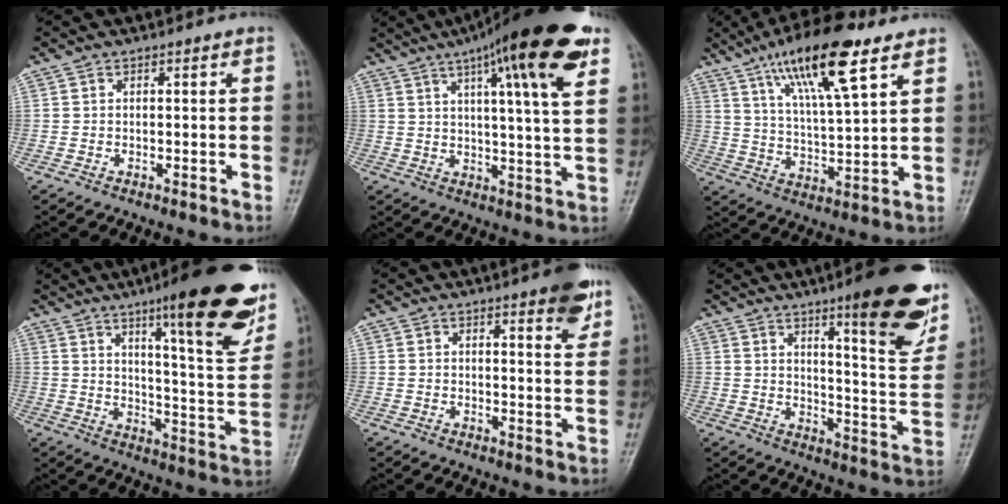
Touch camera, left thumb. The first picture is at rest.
{"total": 20.2, "force": [11.0, 3.2, 16.6], "torque": [-0.233, -0.023, 0.153]}
{"total": 16.7, "force": [9.6, 4.0, 13.1], "torque": [-0.215, -0.032, 0.172]}
{"total": 23.3, "force": [13.3, 4.5, 18.6], "torque": [-0.221, -0.054, 0.192]}
{"total": 6.9, "force": [4.3, 1.7, 5.1], "torque": [-0.051, -0.022, 0.052]}
{"total": 20.4, "force": [11.7, 4.2, 16.1], "torque": [-0.171, -0.061, 0.164]}